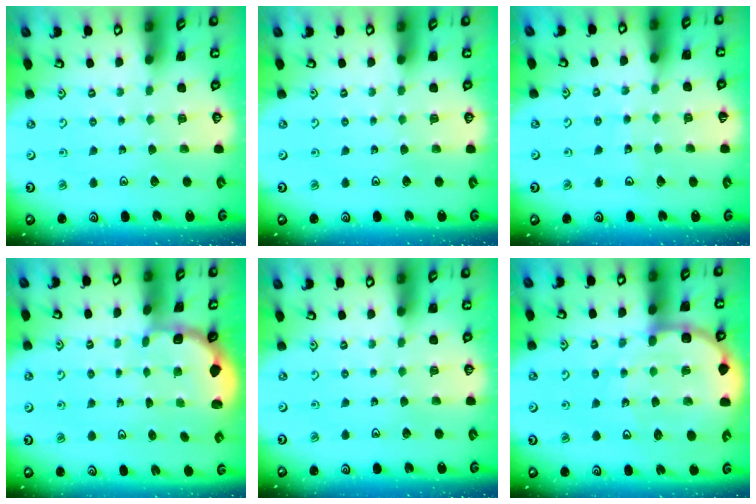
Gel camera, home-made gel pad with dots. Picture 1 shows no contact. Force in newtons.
{"total": 0.0}
{"total": 4.7, "press": 4.7, "slide": 0.7}
{"total": 1.8, "press": 1.6, "slide": 0.7}
{"total": 0.0}
{"total": 11.8, "press": 11.6, "slide": 2.1}